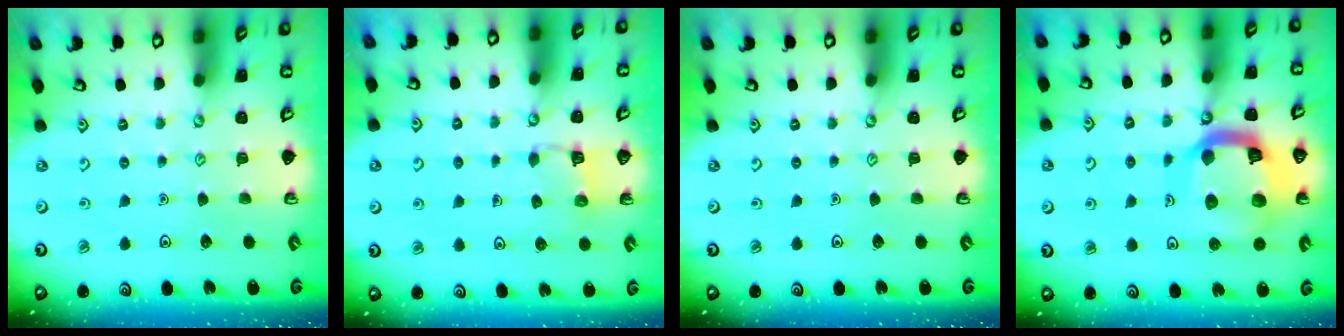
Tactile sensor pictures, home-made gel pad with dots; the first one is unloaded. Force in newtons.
{"total": 4.1, "press": 4.1, "slide": 0.4}
{"total": 0.0}
{"total": 17.9, "press": 17.8, "slide": 1.9}